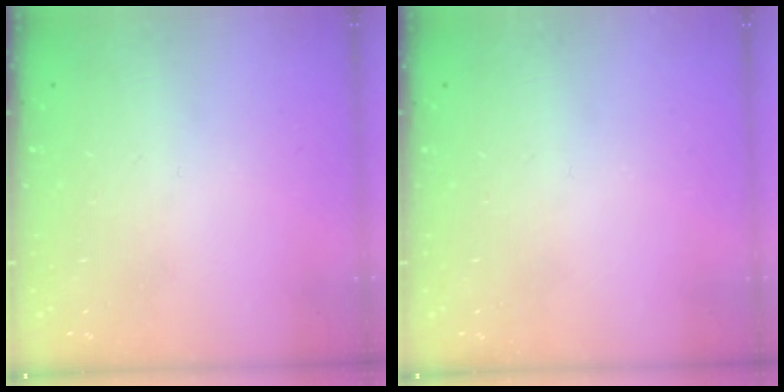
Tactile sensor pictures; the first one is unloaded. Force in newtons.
{"total": 0.0}